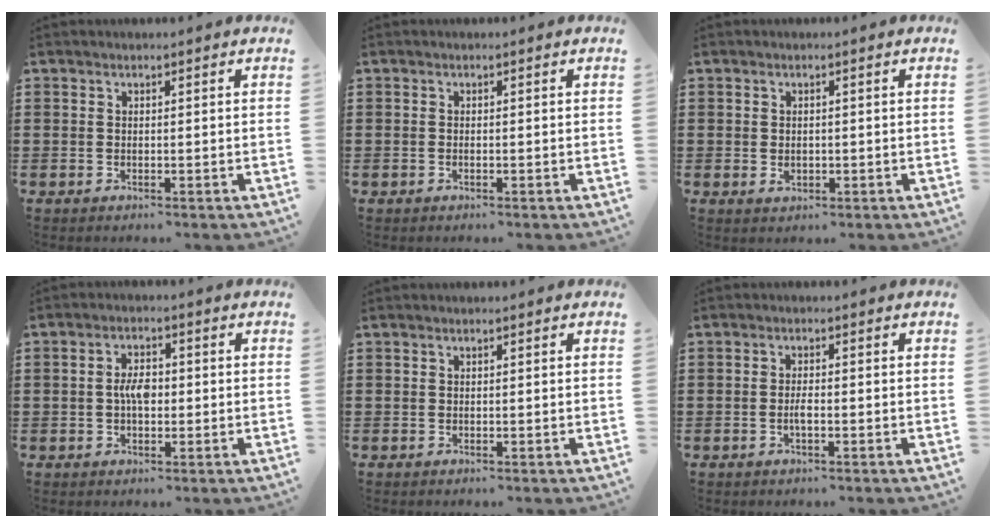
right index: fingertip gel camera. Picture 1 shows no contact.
{"total": 0.0}
{"total": 1.1, "force": [-0.1, 0.6, 0.8], "torque": [-0.018, -0.001, -0.001]}
{"total": 3.6, "force": [-0.2, 1.8, 3.1], "torque": [-0.052, -0.002, -0.005]}
{"total": 0.0}
{"total": 1.7, "force": [-0.5, 0.5, 1.6], "torque": [-0.038, -0.001, -0.012]}